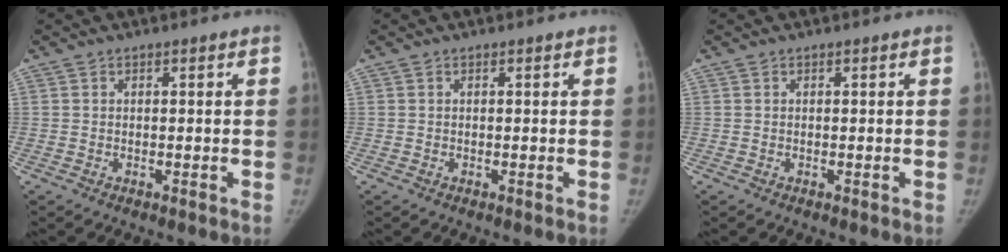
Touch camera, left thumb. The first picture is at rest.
{"total": 0.0}
{"total": 0.0}